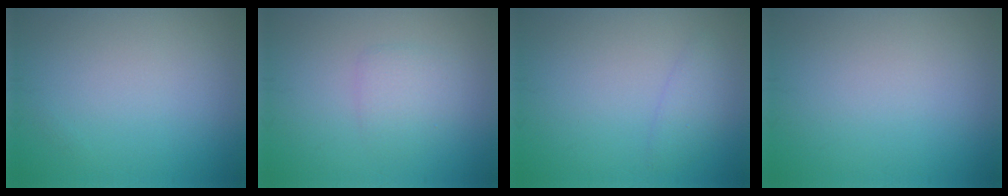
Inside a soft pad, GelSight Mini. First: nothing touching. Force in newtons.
{"total": 1.9, "press": 1.9, "slide": 0.1}
{"total": 1.5, "press": 1.5, "slide": 0.2}
{"total": 0.0}